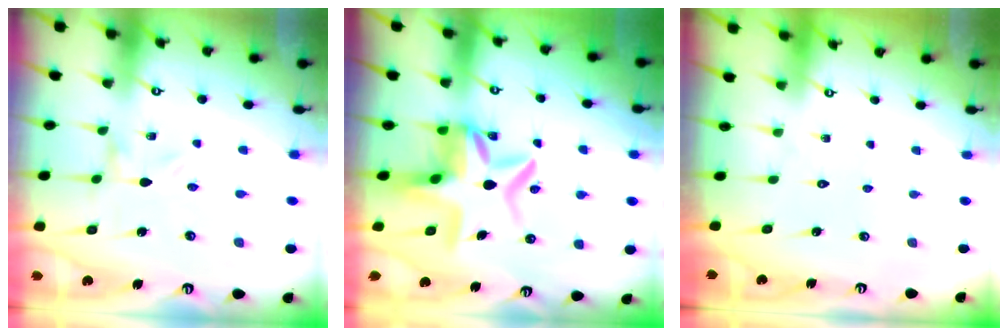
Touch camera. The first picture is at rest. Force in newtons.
{"total": 9.6, "press": 9.1, "slide": 3.0}
{"total": 1.7, "press": 1.7, "slide": 0.1}